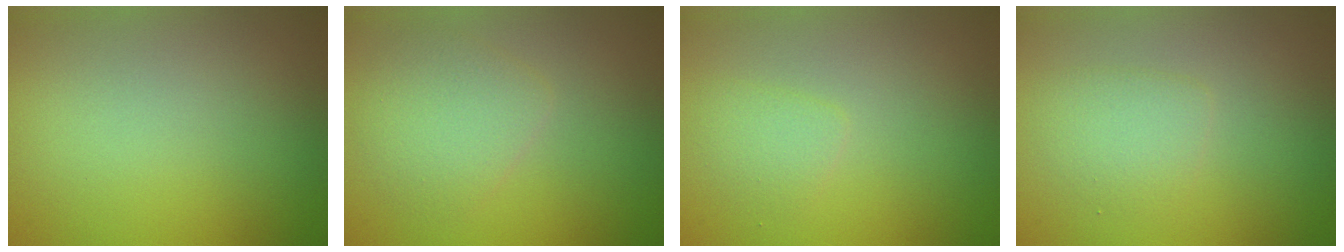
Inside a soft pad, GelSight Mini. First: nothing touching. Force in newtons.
{"total": 2.9, "press": 2.9, "slide": 0.0}
{"total": 1.4, "press": 1.4, "slide": 0.1}
{"total": 1.9, "press": 1.9, "slide": 0.1}